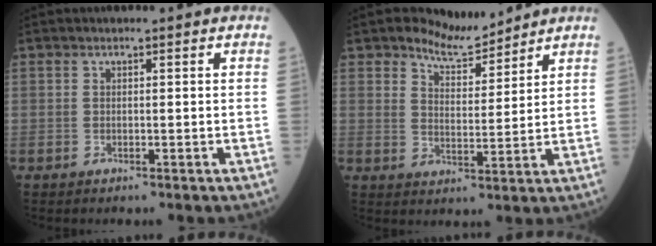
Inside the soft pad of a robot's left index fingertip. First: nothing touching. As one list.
[{"total": 5.4, "force": [5.2, 1.4, 0.7], "torque": [-0.012, -0.004, 0.096]}]